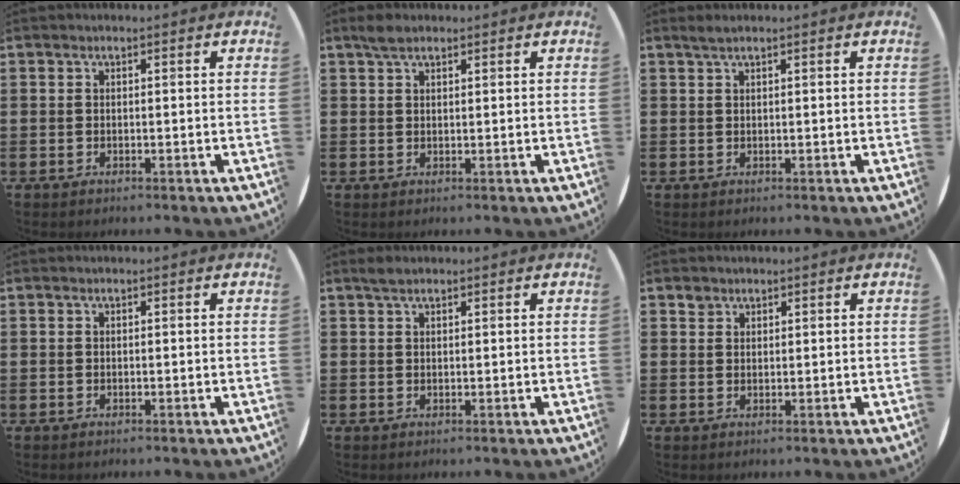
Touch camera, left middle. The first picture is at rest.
{"total": 2.1, "force": [1.7, 0.8, 1.0], "torque": [-0.014, 0.003, 0.029]}
{"total": 0.9, "force": [0.7, 0.0, 0.6], "torque": [-0.012, 0.003, 0.013]}
{"total": 0.0}
{"total": 1.3, "force": [1.1, 0.4, 0.6], "torque": [-0.013, 0.004, 0.021]}
{"total": 1.5, "force": [1.3, 0.8, -0.1], "torque": [0.007, -0.001, 0.024]}